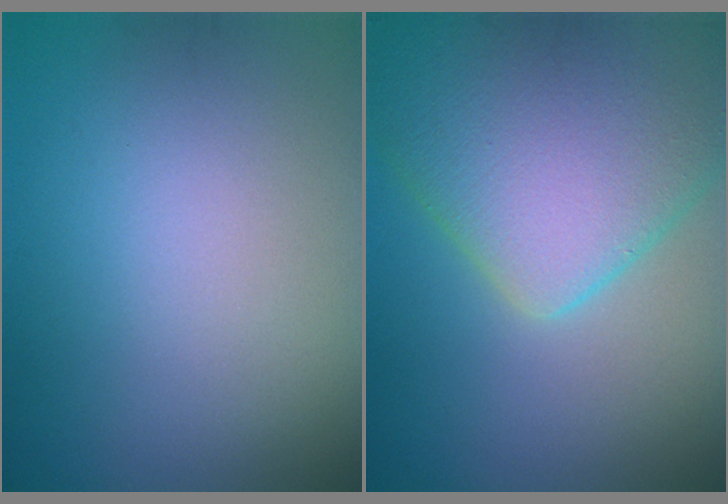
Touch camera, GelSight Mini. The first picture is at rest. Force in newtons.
{"total": 10.4, "press": 10.4, "slide": 0.6}